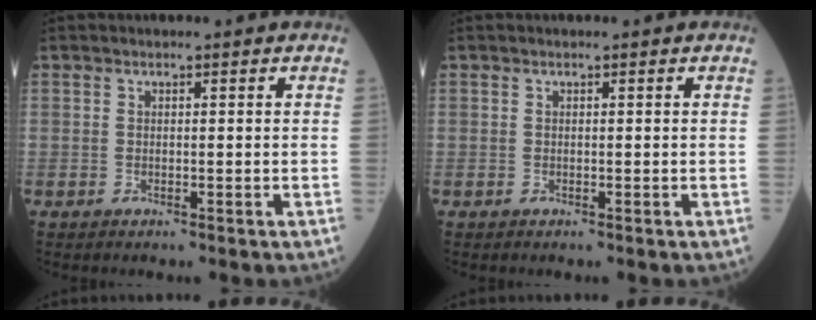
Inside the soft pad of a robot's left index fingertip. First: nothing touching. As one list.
[{"total": 0.0}]